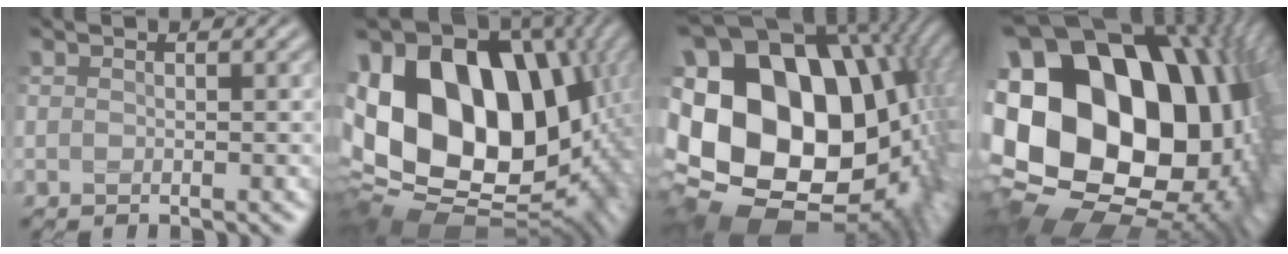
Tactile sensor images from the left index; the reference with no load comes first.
{"total": 19.6, "force": [1.7, 13.4, 14.1], "torque": [-0.258, 0.003, 0.056]}
{"total": 23.6, "force": [2.1, 17.5, 15.6], "torque": [-0.318, 0.005, 0.032]}
{"total": 23.4, "force": [2.2, 17.5, 15.4], "torque": [-0.295, -0.025, 0.043]}